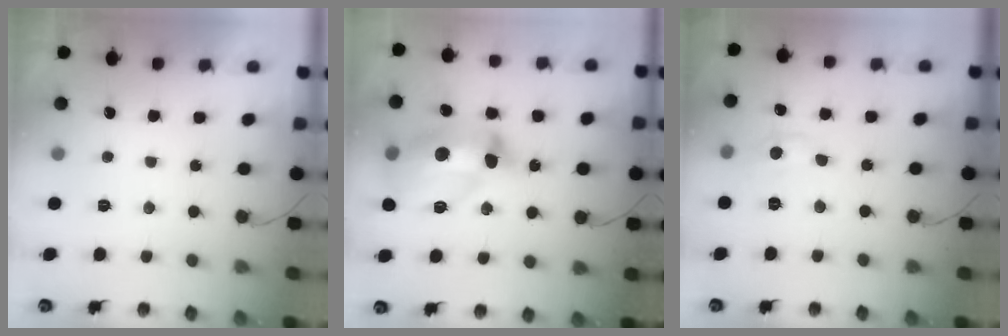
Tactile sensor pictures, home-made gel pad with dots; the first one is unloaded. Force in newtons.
{"total": 18.8, "press": 18.7, "slide": 1.7}
{"total": 6.2, "press": 6.2, "slide": 0.6}